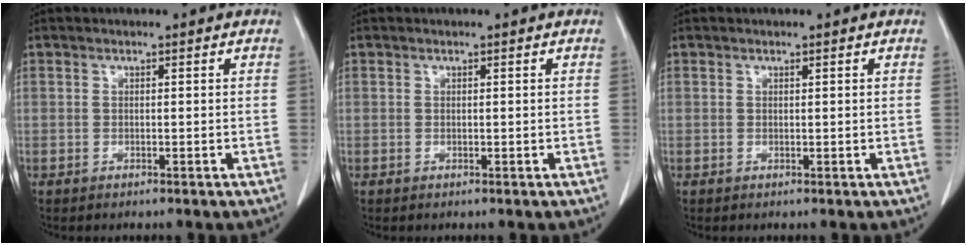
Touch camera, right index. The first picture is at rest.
{"total": 0.0}
{"total": 0.0}